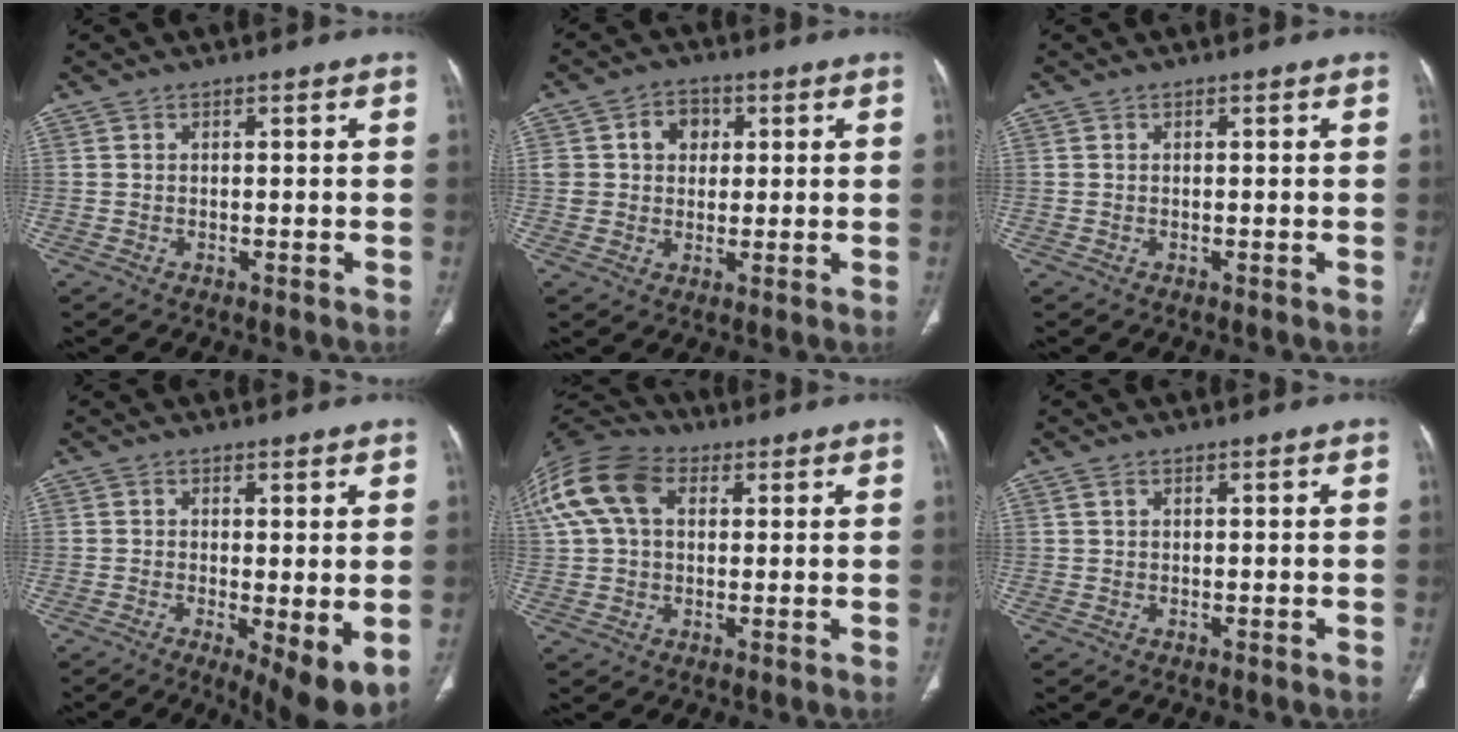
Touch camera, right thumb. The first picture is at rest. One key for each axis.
{"total": 6.5, "fx": 1.7, "fy": 5.4, "fz": 3.3, "tx": -0.017, "ty": 0.001, "tz": 0.027}
{"total": 0.0}
{"total": 8.3, "fx": -1.4, "fy": 2.4, "fz": 7.8, "tx": -0.119, "ty": -0.026, "tz": -0.018}
{"total": 16.7, "fx": 5.2, "fy": 11.2, "fz": 11.2, "tx": -0.252, "ty": 0.036, "tz": 0.090}
{"total": 0.8, "fx": 0.4, "fy": 0.5, "fz": 0.5, "tx": -0.011, "ty": 0.005, "tz": 0.009}